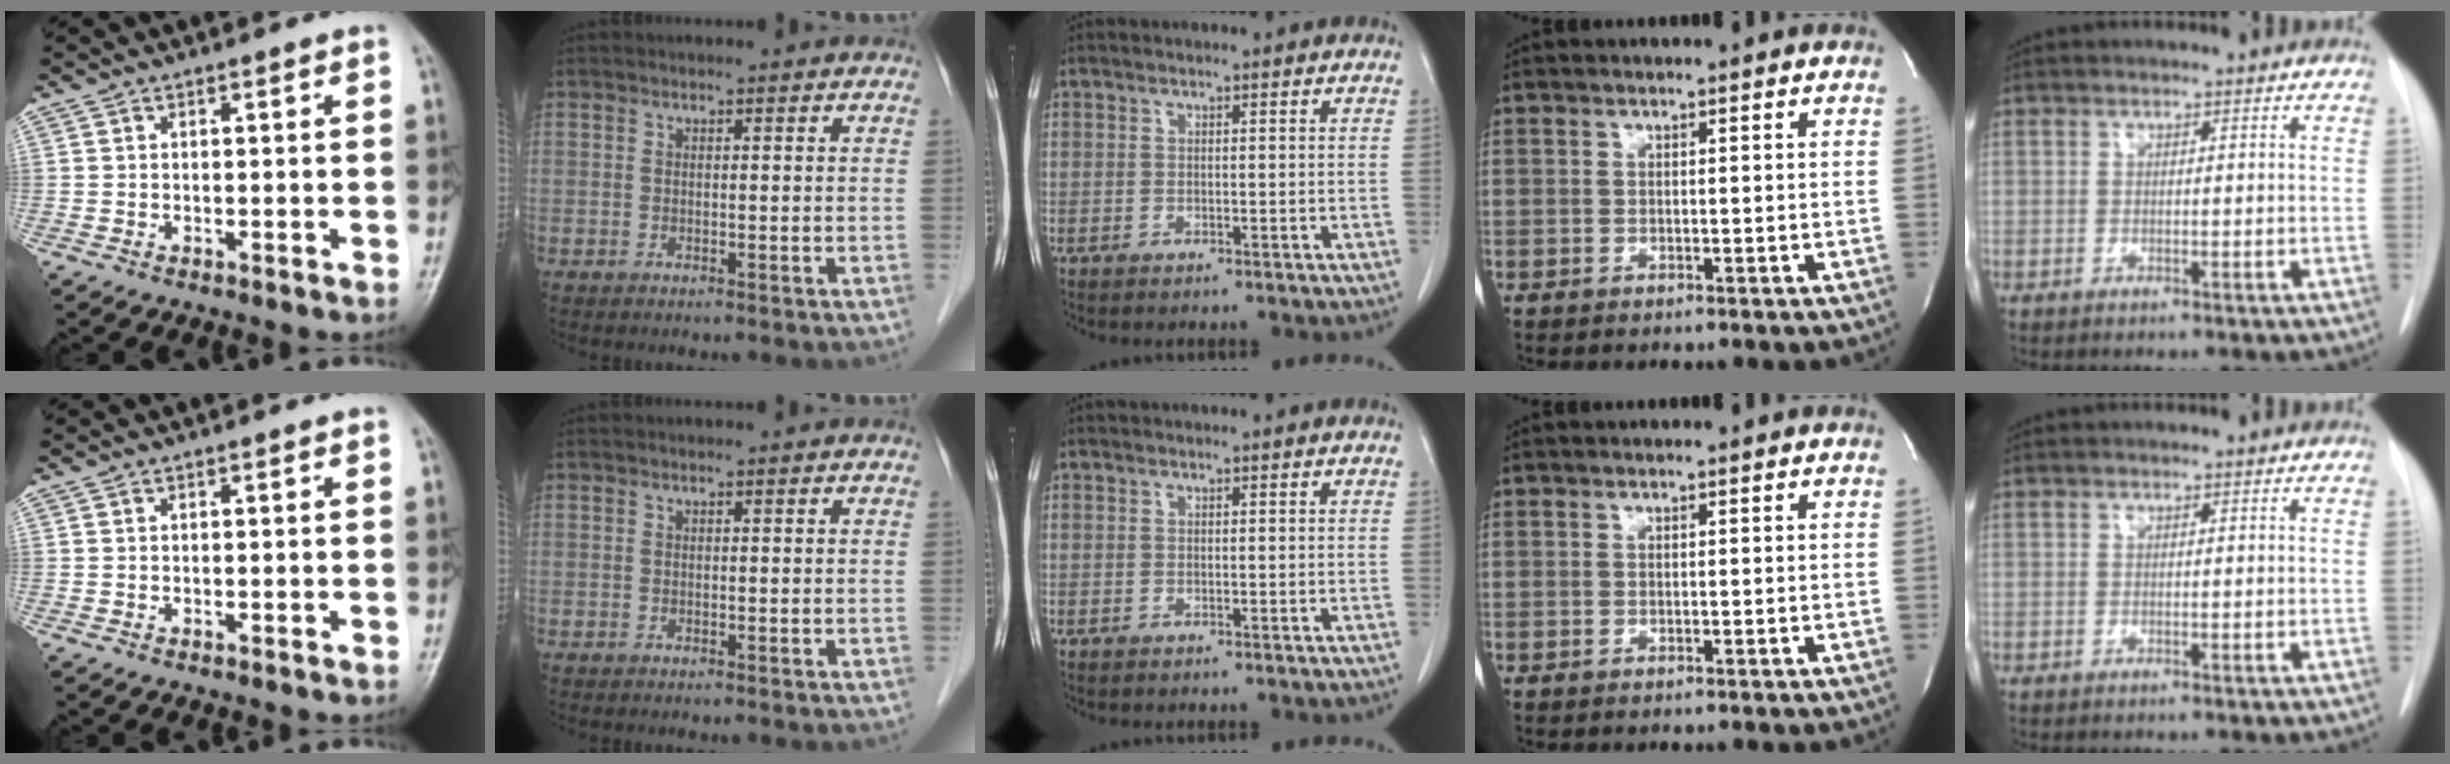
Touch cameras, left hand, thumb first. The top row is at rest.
{}